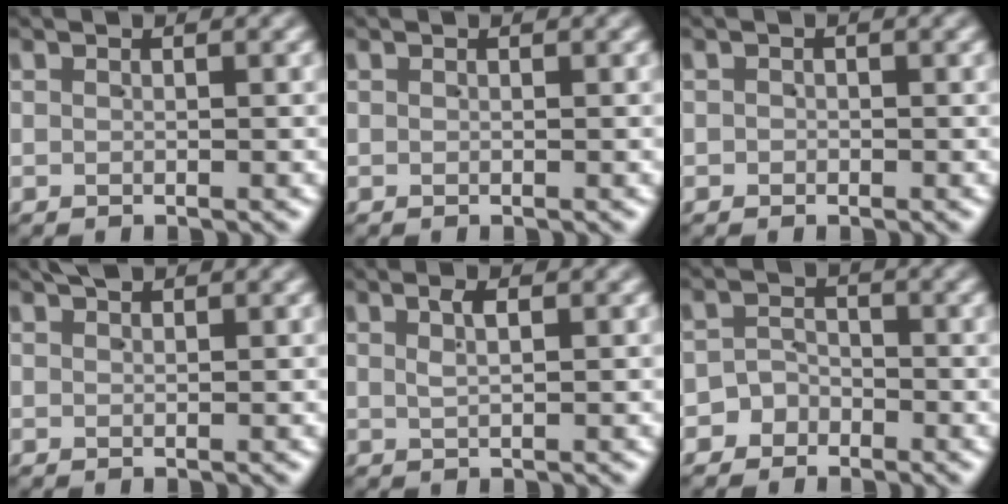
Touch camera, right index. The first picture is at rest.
{"total": 0.0}
{"total": 0.7, "force": [-0.6, 0.3, -0.3], "torque": [0.009, -0.006, -0.008]}
{"total": 1.3, "force": [1.0, 0.5, 0.8], "torque": [-0.008, -0.002, 0.018]}
{"total": 1.4, "force": [0.6, 0.2, 1.3], "torque": [-0.020, 0.000, 0.014]}
{"total": 3.0, "force": [-1.9, 2.4, -0.2], "torque": [0.003, -0.003, -0.036]}